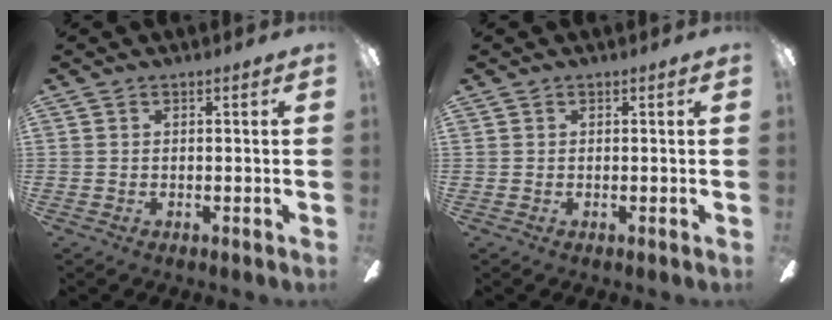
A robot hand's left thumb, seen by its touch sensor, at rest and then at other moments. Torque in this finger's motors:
{"motor_torque": [0.00, 0.00, -0.16, -0.04, 0.00]}